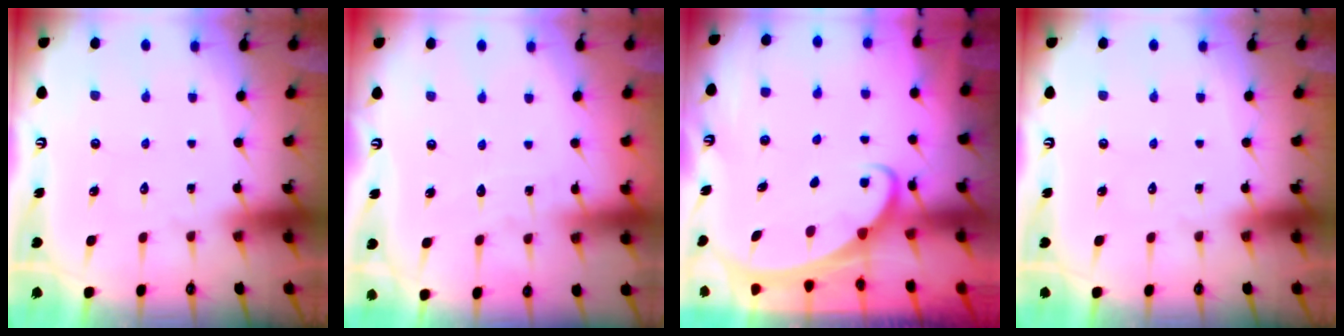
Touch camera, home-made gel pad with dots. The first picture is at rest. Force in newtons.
{"total": 2.8, "press": 2.8, "slide": 0.1}
{"total": 2.4, "press": 2.4, "slide": 0.3}
{"total": 0.0}